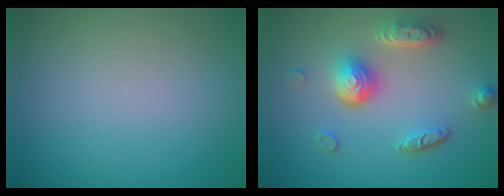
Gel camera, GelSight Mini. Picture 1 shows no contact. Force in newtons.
{"total": 5.1, "press": 3.7, "slide": 3.5}